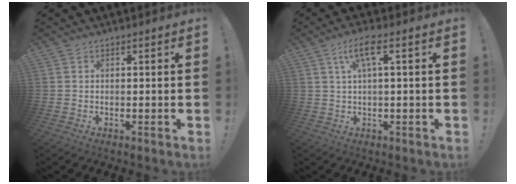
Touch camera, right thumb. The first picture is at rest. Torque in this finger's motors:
{"motor_torque": [0.01, 0.03, 0.01, 0.01, 0.01]}